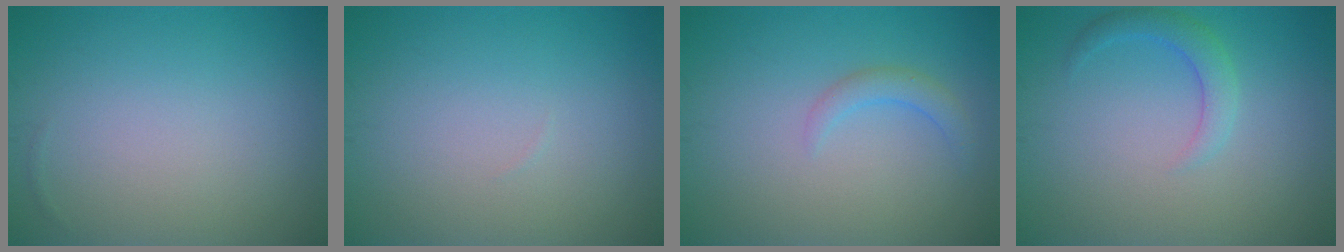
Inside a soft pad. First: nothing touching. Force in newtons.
{"total": 0.0}
{"total": 1.6, "press": 1.6, "slide": 0.2}
{"total": 2.2, "press": 2.1, "slide": 0.2}